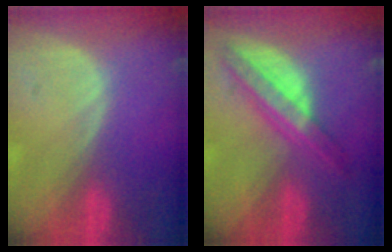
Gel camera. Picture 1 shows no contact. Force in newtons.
{"total": 7.7, "press": 6.5, "slide": 4.1}